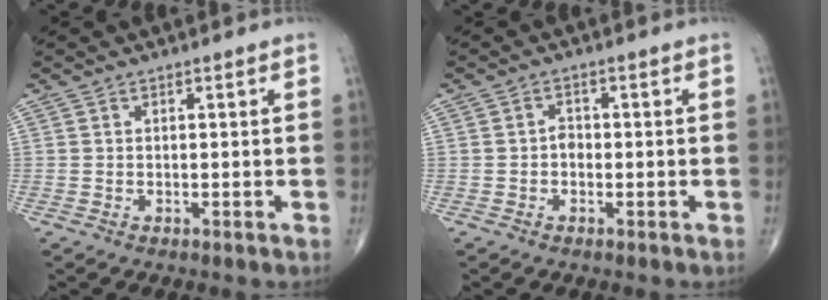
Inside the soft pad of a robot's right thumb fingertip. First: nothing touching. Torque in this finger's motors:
{"motor_torque": [0.54, 0.41, -0.17, -0.41, -0.04]}